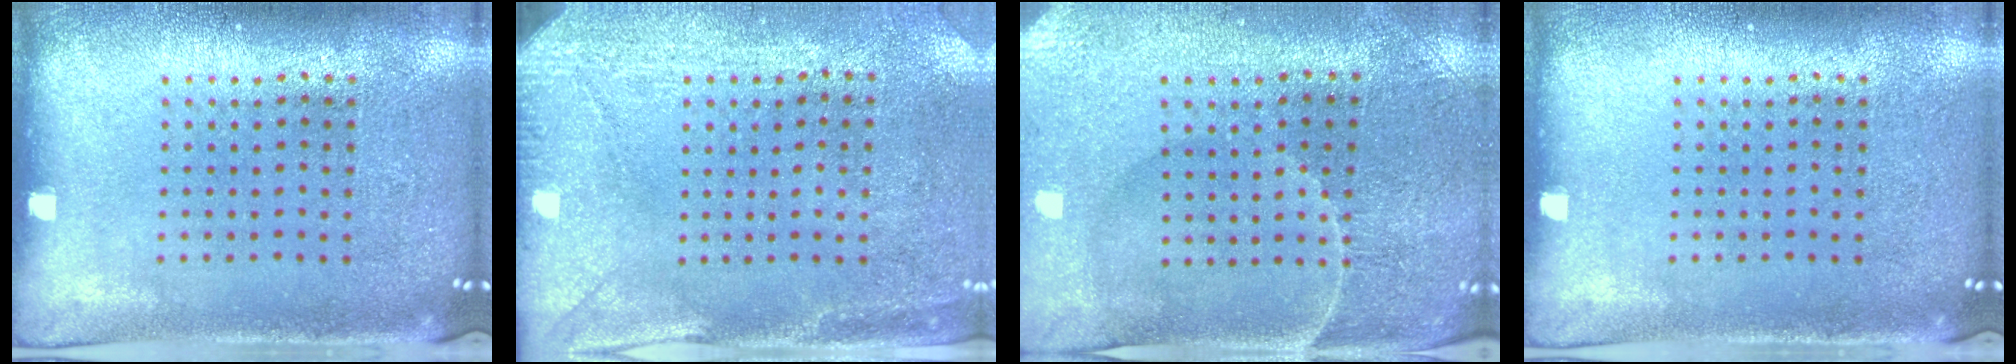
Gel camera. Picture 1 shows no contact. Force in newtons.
{"total": 2.9, "press": 2.5, "slide": 1.5}
{"total": 0.9, "press": 0.8, "slide": 0.3}
{"total": 0.0}